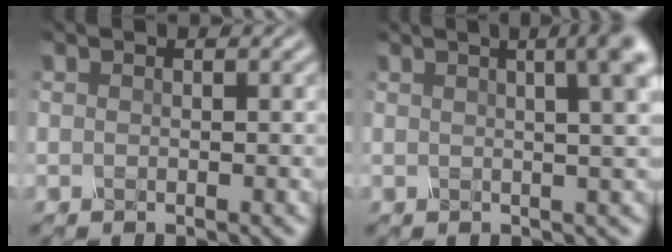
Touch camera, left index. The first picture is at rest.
{"total": 9.3, "force": [3.5, 3.9, 7.7], "torque": [-0.037, 0.065, 0.018]}